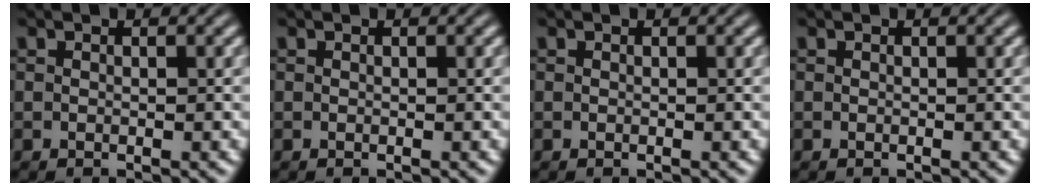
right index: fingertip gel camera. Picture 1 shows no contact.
{"total": 0.0}
{"total": 0.0}
{"total": 0.0}